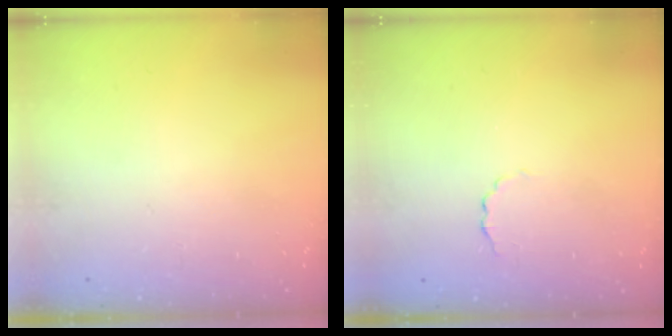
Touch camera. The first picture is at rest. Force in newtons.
{"total": 1.5, "press": 1.4, "slide": 0.5}